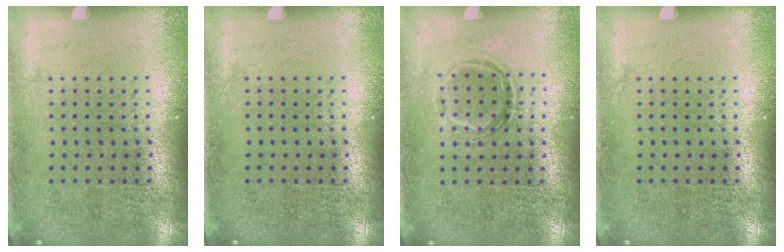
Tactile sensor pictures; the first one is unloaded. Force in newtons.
{"total": 0.0}
{"total": 1.1, "press": 0.9, "slide": 0.7}
{"total": 0.0}